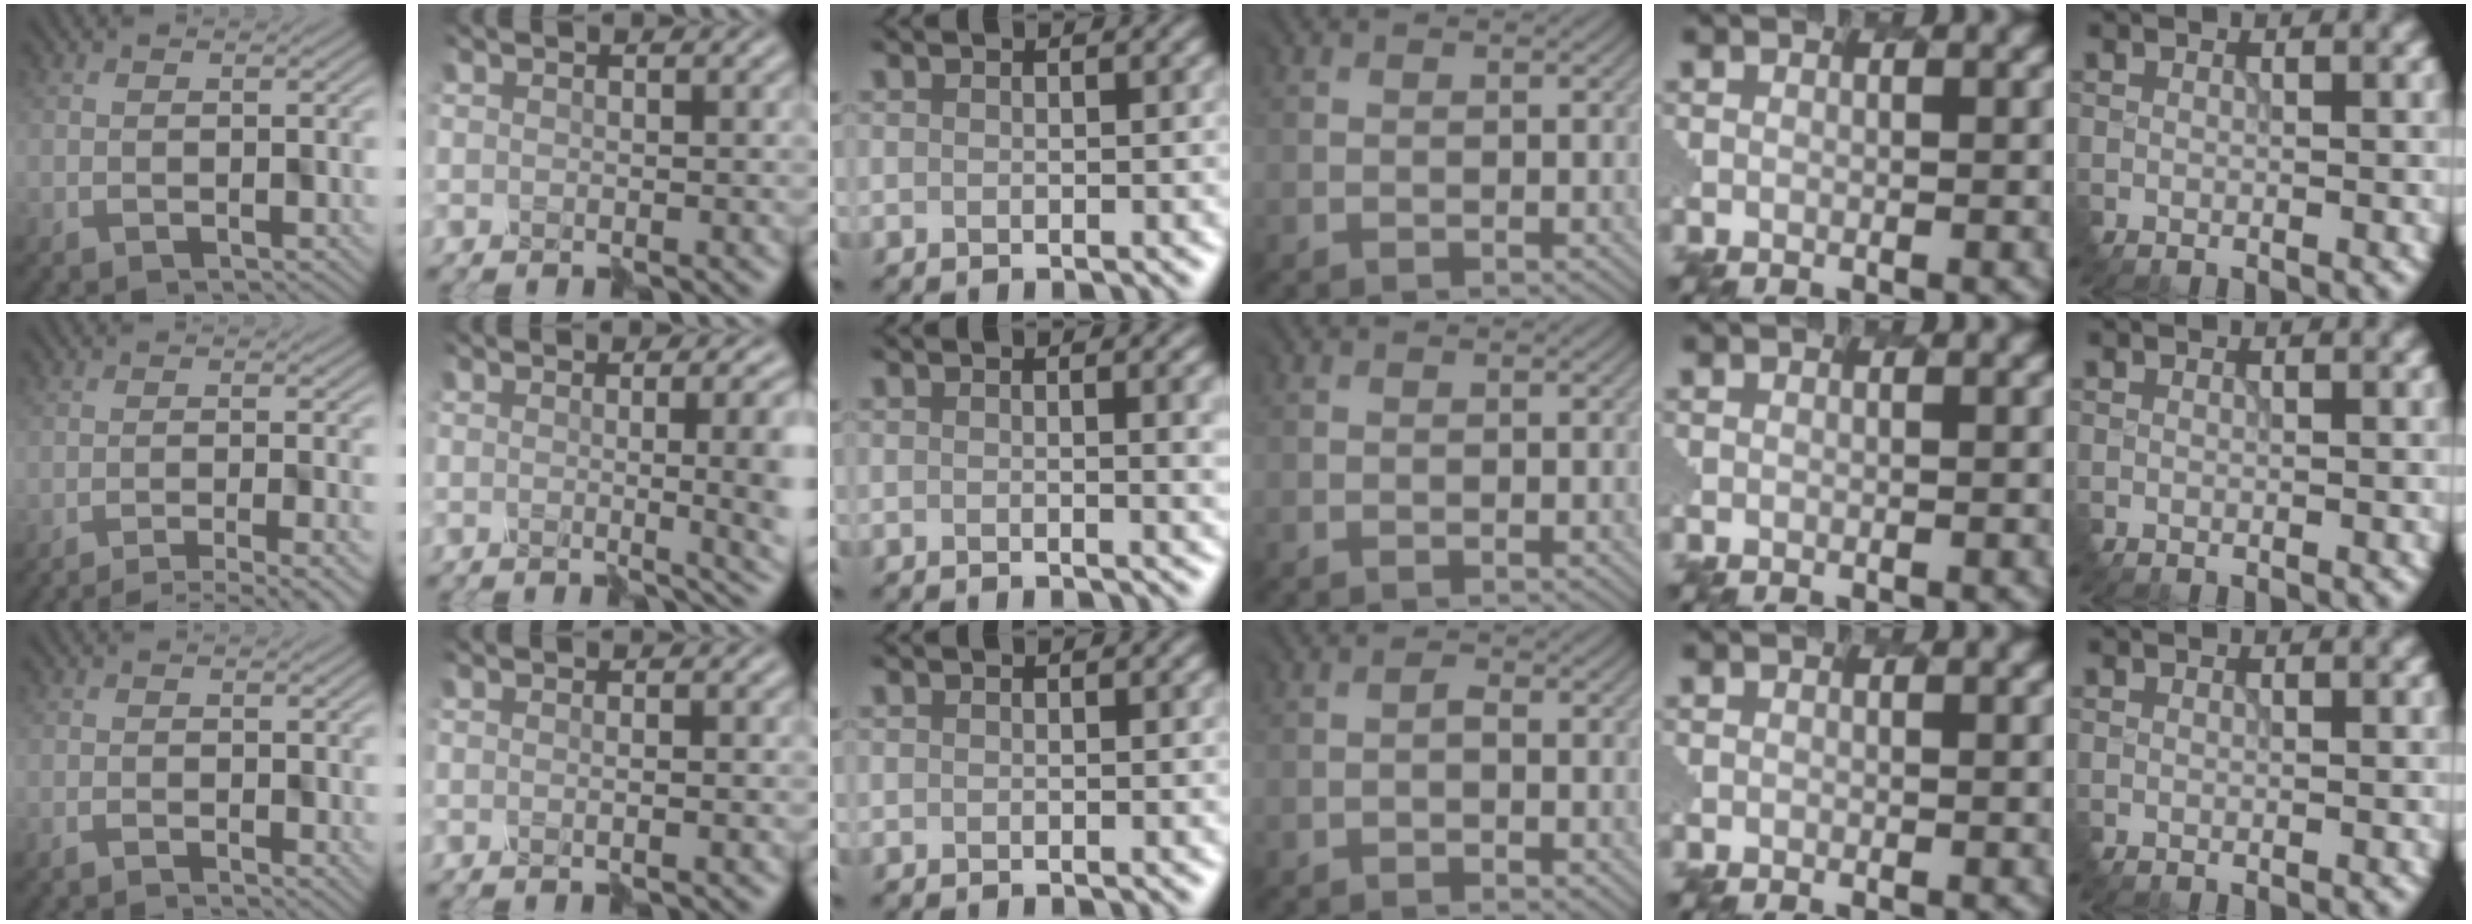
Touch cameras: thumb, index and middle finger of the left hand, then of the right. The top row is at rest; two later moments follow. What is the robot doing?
{"motion": "disassemble", "object": "hinged jar"}